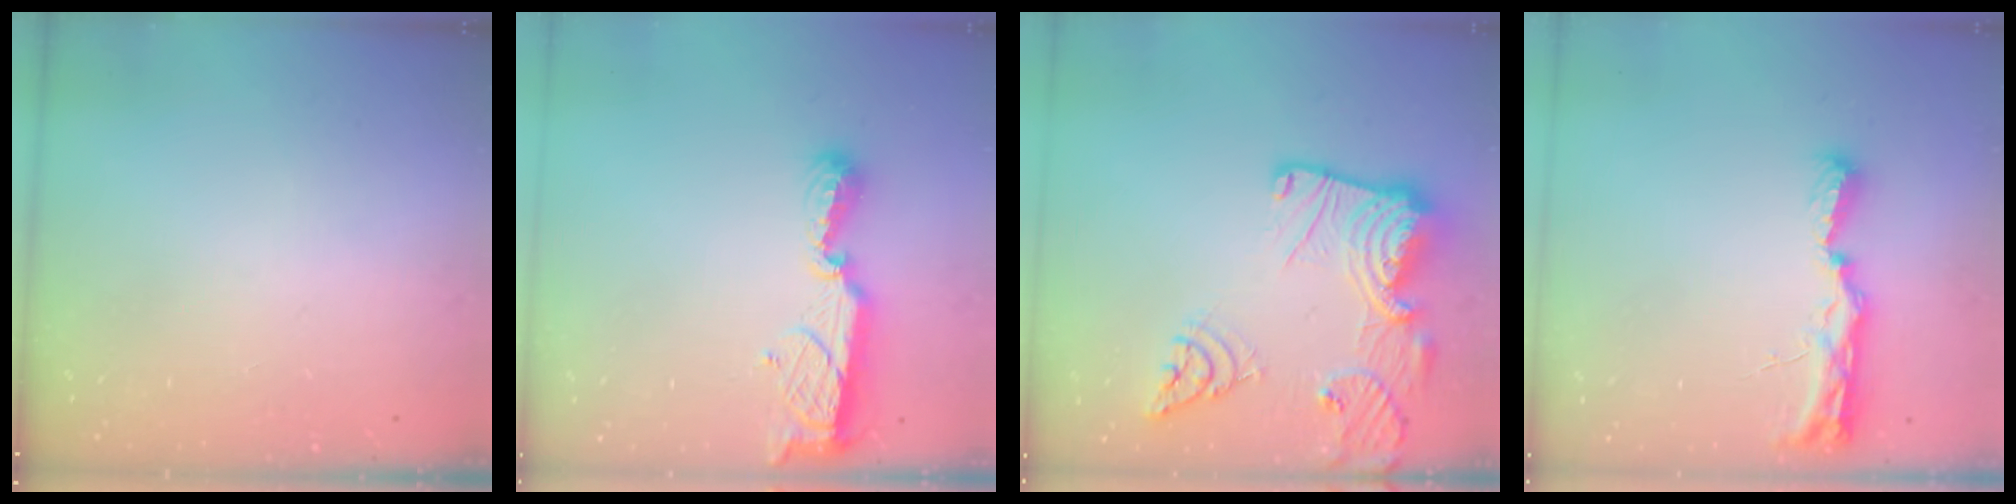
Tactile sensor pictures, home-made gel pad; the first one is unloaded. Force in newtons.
{"total": 8.4, "press": 8.4, "slide": 0.5}
{"total": 22.7, "press": 22.6, "slide": 2.4}
{"total": 9.4, "press": 9.2, "slide": 2.0}